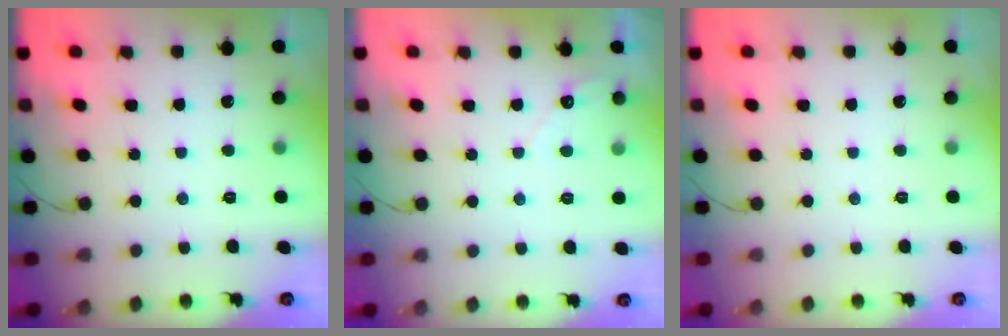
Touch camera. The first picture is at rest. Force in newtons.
{"total": 2.9, "press": 2.9, "slide": 0.1}
{"total": 0.0}